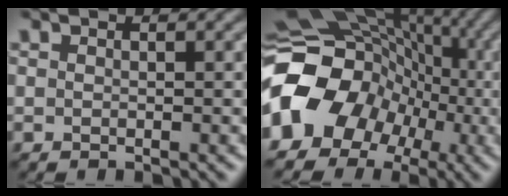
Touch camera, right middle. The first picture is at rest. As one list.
[{"total": 11.9, "force": [-2.9, 10.0, 5.7], "torque": [-0.129, 0.000, -0.069]}]